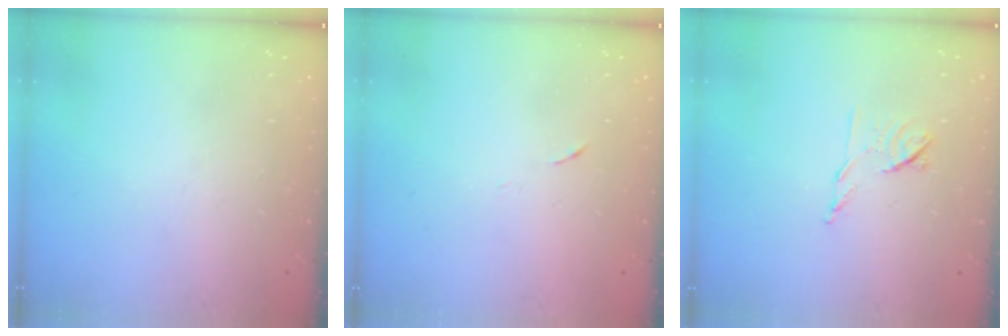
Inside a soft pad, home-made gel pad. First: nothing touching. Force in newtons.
{"total": 4.0, "press": 3.6, "slide": 1.7}
{"total": 7.1, "press": 7.0, "slide": 1.2}